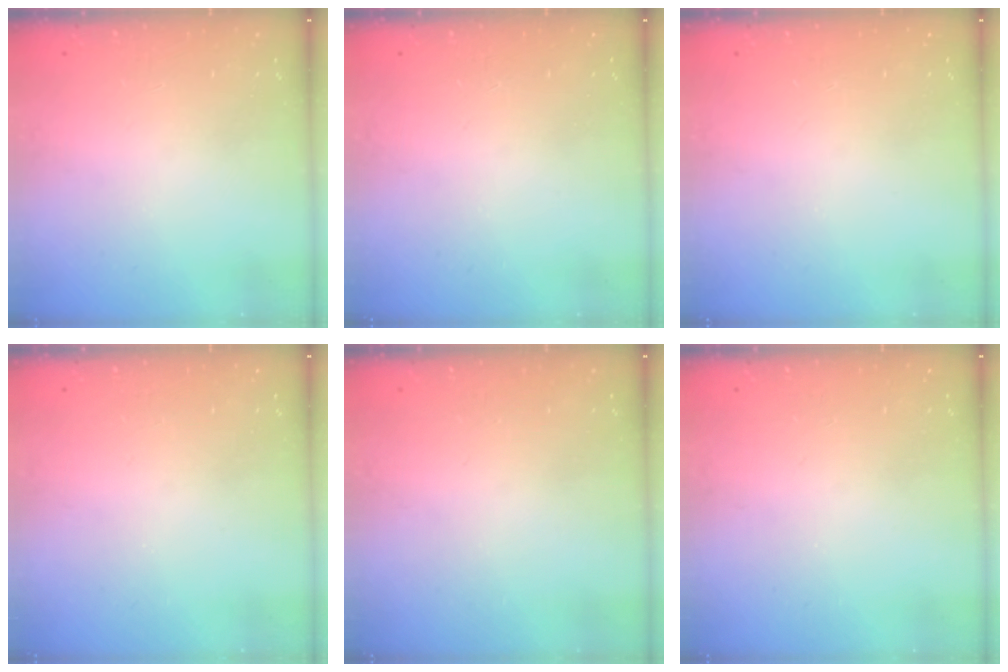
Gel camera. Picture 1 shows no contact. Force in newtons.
{"total": 0.0}
{"total": 0.0}
{"total": 0.0}
{"total": 0.0}
{"total": 0.0}